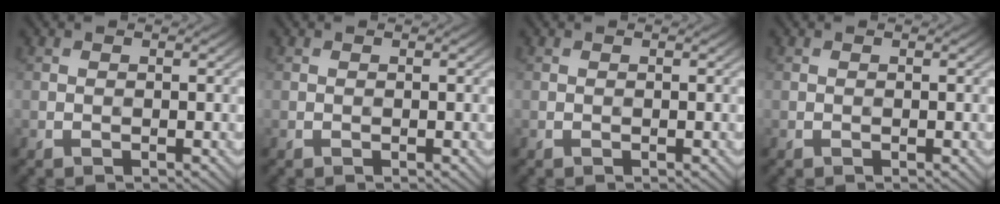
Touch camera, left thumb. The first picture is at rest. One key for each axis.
{"total": 0.0}
{"total": 0.0}
{"total": 0.0}